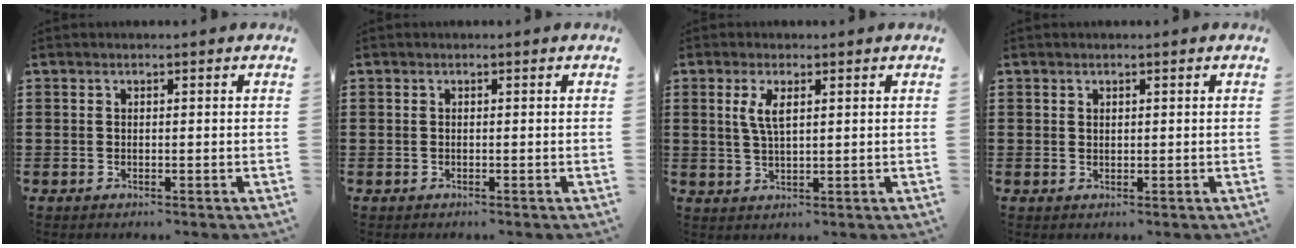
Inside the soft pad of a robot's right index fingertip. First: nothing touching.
{"total": 0.0}
{"total": 3.7, "force": [1.3, 1.2, 3.3], "torque": [-0.069, 0.007, 0.021]}
{"total": 0.7, "force": [0.6, 0.5, 0.2], "torque": [-0.005, 0.002, 0.011]}